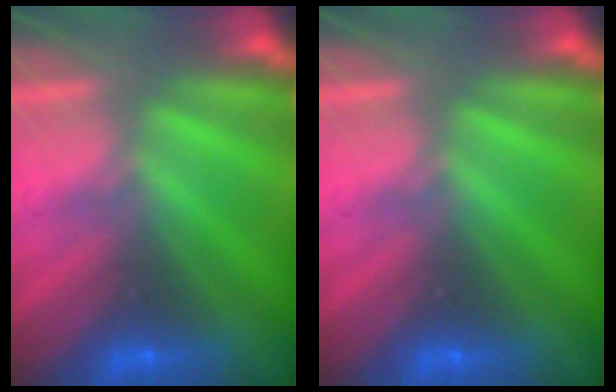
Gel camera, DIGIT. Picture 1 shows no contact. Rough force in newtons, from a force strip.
{"total": 0.0}